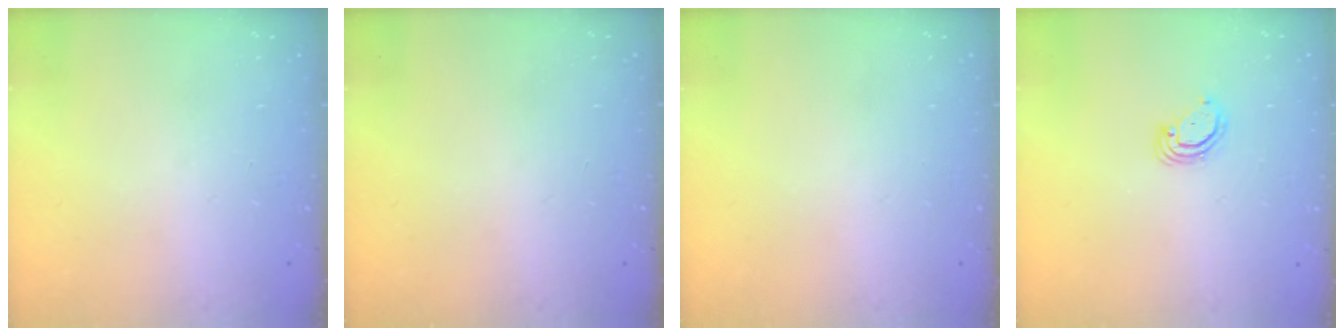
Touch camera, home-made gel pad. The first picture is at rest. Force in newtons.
{"total": 0.0}
{"total": 0.0}
{"total": 2.9, "press": 2.9, "slide": 0.2}